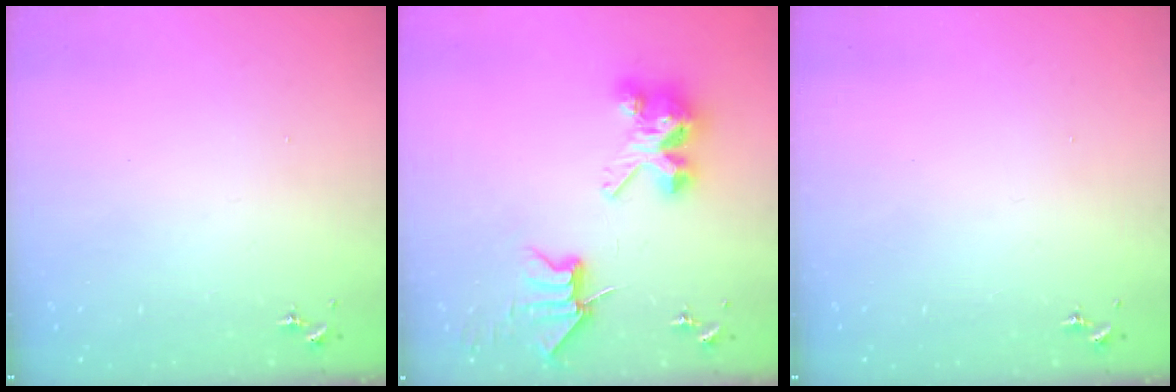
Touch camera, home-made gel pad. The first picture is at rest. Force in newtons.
{"total": 8.6, "press": 8.5, "slide": 0.6}
{"total": 0.0}